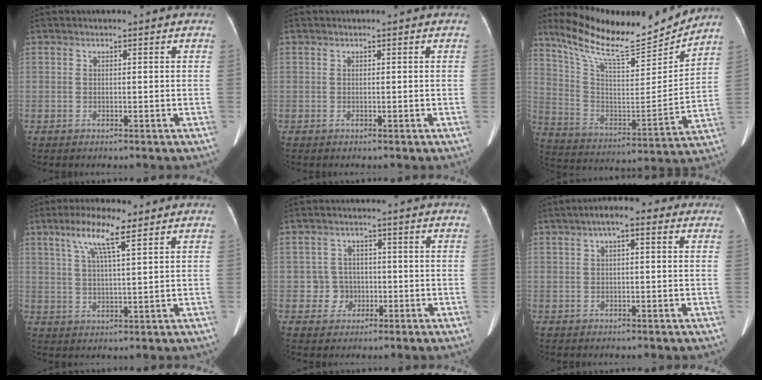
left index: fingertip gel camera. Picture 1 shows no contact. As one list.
[{"total": 0.0}, {"total": 19.7, "force": [17.7, 2.7, 8.3], "torque": [-0.157, -0.016, 0.292]}, {"total": 7.7, "force": [4.4, 0.8, 6.3], "torque": [-0.127, 0.011, 0.082]}, {"total": 3.8, "force": [-0.9, 3.7, -0.1], "torque": [0.011, 0.011, -0.012]}, {"total": 4.7, "force": [2.0, 1.6, 4.0], "torque": [-0.064, 0.026, 0.022]}]